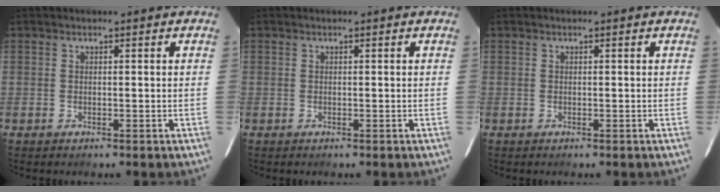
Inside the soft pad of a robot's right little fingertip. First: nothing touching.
{"total": 0.0}
{"total": 0.0}